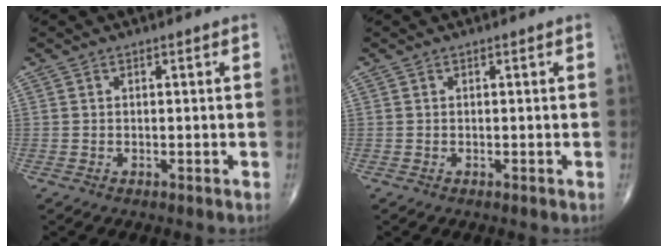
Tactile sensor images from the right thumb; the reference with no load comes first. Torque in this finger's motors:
{"motor_torque": [-0.10, -0.07, 0.00, 0.00, 0.00]}